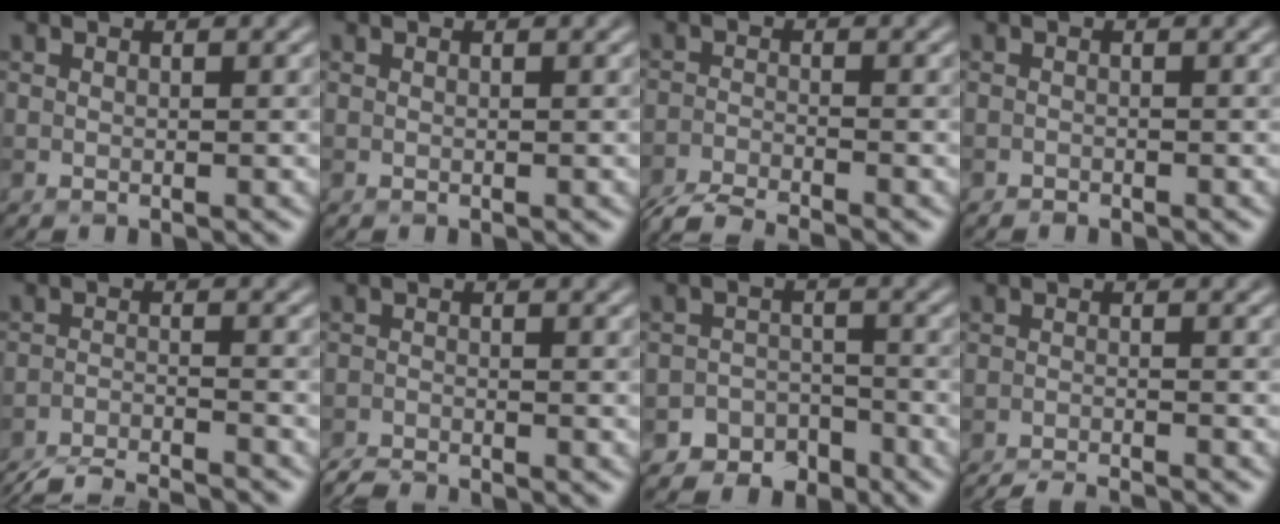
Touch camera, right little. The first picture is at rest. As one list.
[{"total": 0.0}, {"total": 4.9, "force": [-4.5, 0.5, 1.8], "torque": [-0.038, -0.013, -0.088]}, {"total": 0.6, "force": [-0.5, 0.1, 0.1], "torque": [0.002, -0.002, -0.010]}, {"total": 8.0, "force": [-7.5, 1.1, 2.3], "torque": [-0.042, -0.017, -0.124]}, {"total": 2.4, "force": [-2.3, 0.1, 0.4], "torque": [-0.009, -0.007, -0.049]}, {"total": 5.0, "force": [-4.0, 2.9, 0.0], "torque": [0.035, 0.002, -0.060]}, {"total": 5.5, "force": [-5.3, 0.7, 1.6], "torque": [-0.023, -0.009, -0.077]}]